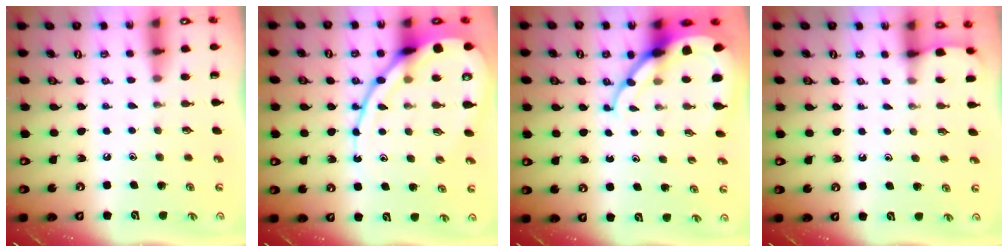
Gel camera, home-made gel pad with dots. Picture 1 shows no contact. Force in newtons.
{"total": 14.2, "press": 14.1, "slide": 1.0}
{"total": 10.3, "press": 10.3, "slide": 0.9}
{"total": 1.3, "press": 1.3, "slide": 0.1}